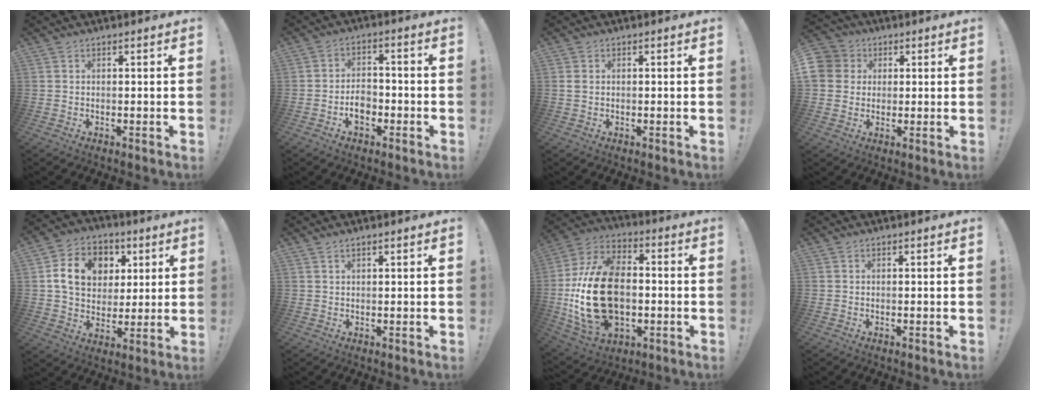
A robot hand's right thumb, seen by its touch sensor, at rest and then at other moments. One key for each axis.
{"total": 6.3, "fx": -2.5, "fy": 4.3, "fz": 3.8, "tx": -0.054, "ty": 0.009, "tz": -0.045}
{"total": 1.2, "fx": 0.2, "fy": 0.8, "fz": 0.8, "tx": -0.017, "ty": 0.004, "tz": 0.005}
{"total": 7.9, "fx": 1.7, "fy": 7.3, "fz": 2.5, "tx": -0.052, "ty": 0.000, "tz": 0.034}
{"total": 14.6, "fx": 4.3, "fy": 11.5, "fz": 7.9, "tx": -0.117, "ty": -0.008, "tz": 0.086}
{"total": 0.9, "fx": 0.7, "fy": 0.1, "fz": 0.5, "tx": -0.017, "ty": 0.003, "tz": 0.014}
{"total": 26.1, "fx": -2.5, "fy": 17.3, "fz": 19.3, "tx": -0.364, "ty": 0.026, "tz": -0.023}
{"total": 0.0}